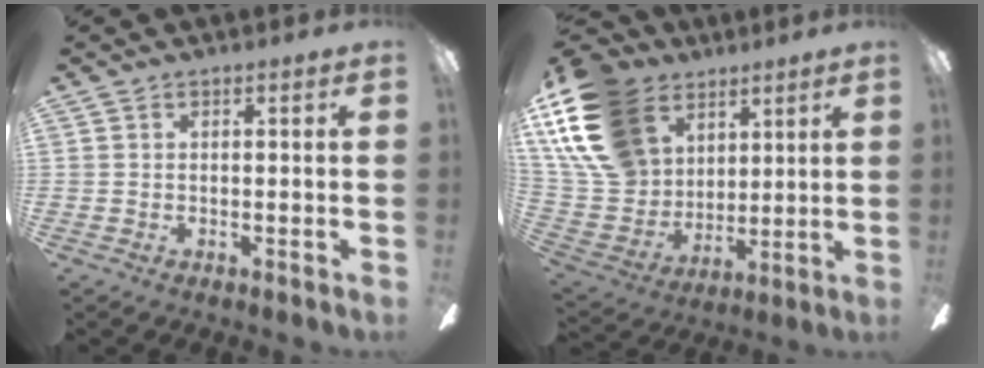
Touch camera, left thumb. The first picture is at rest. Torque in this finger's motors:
{"motor_torque": [2.49, 2.51, 1.39, -1.38, 0.41]}